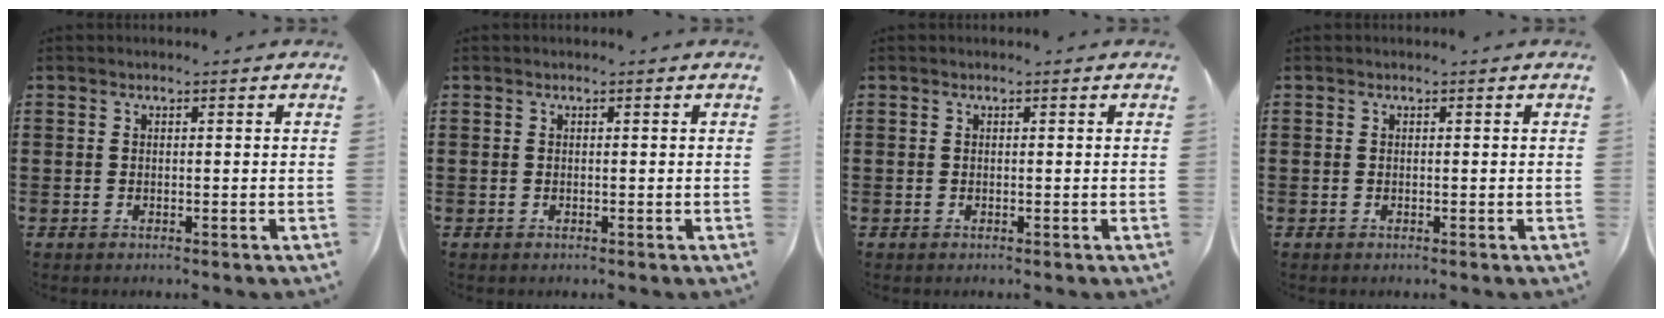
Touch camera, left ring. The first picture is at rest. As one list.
[{"total": 0.0}, {"total": 0.0}, {"total": 0.0}]